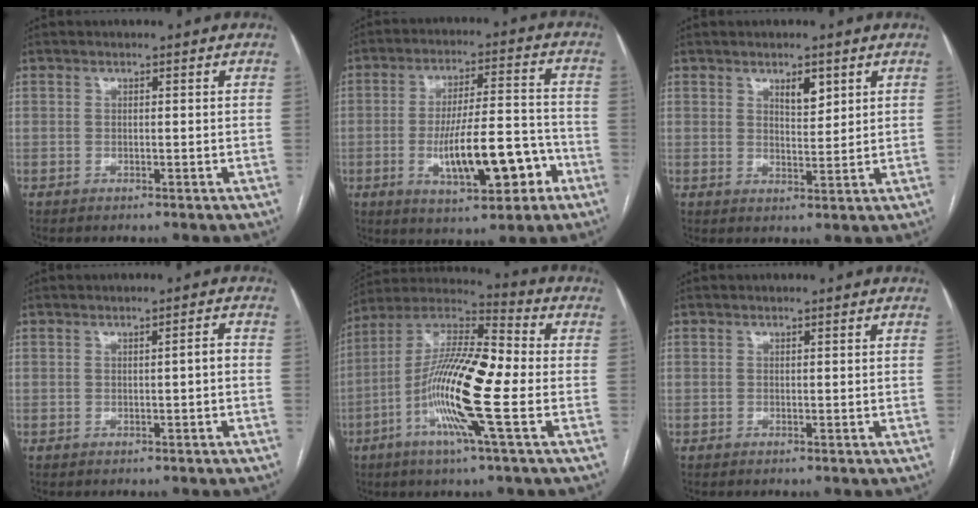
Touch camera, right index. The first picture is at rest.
{"total": 13.2, "force": [-4.6, 3.5, 11.9], "torque": [-0.201, 0.013, -0.063]}
{"total": 3.4, "force": [2.0, 1.3, 2.5], "torque": [-0.039, -0.002, 0.035]}
{"total": 1.2, "force": [-0.2, 0.1, 1.2], "torque": [-0.015, 0.003, -0.001]}
{"total": 16.7, "force": [-4.1, 1.1, 16.2], "torque": [-0.314, -0.001, -0.084]}
{"total": 0.0}